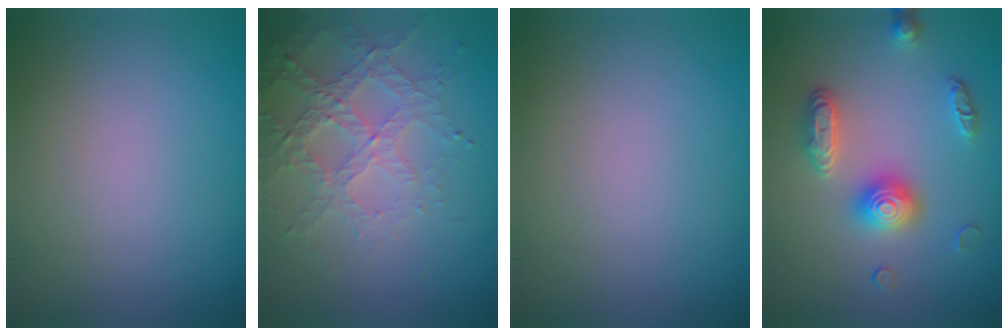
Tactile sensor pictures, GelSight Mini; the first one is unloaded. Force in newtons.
{"total": 3.2, "press": 3.2, "slide": 0.5}
{"total": 0.0}
{"total": 3.4, "press": 3.2, "slide": 0.9}